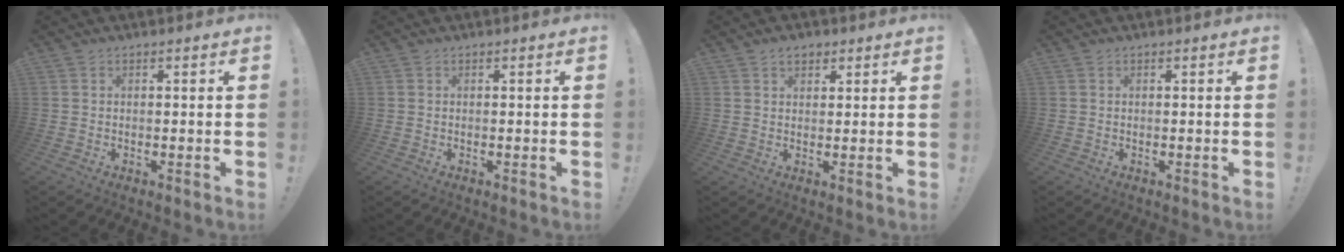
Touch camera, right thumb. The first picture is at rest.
{"total": 0.0}
{"total": 3.2, "force": [1.9, 2.1, 1.4], "torque": [-0.018, -0.005, 0.033]}
{"total": 0.0}